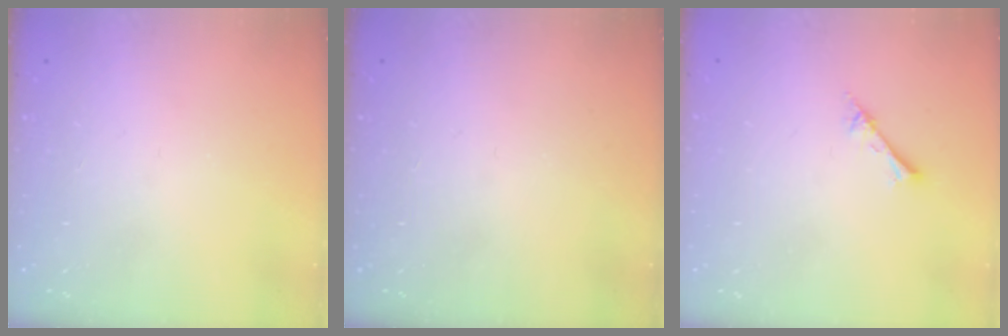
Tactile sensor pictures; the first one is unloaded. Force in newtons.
{"total": 0.0}
{"total": 2.7, "press": 2.6, "slide": 0.3}